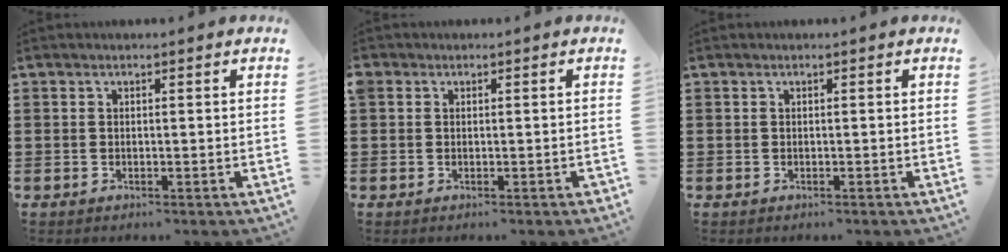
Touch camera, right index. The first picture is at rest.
{"total": 1.1, "force": [-0.1, 1.0, 0.3], "torque": [-0.007, 0.005, -0.003]}
{"total": 0.0}